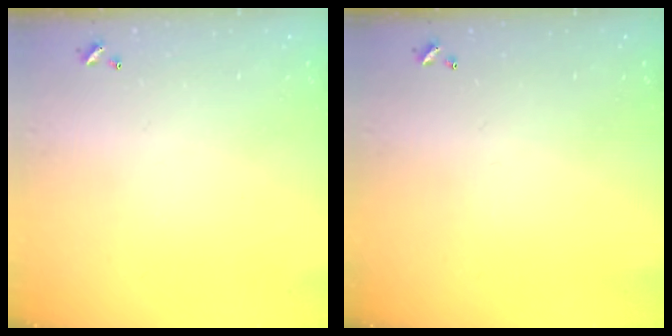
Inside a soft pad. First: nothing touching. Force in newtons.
{"total": 0.0}